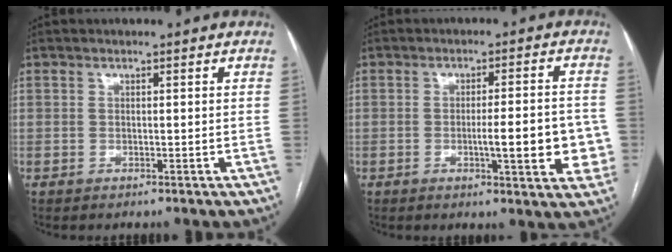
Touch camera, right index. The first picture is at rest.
{"total": 9.6, "force": [-1.9, 1.8, 9.2], "torque": [-0.117, 0.005, -0.020]}